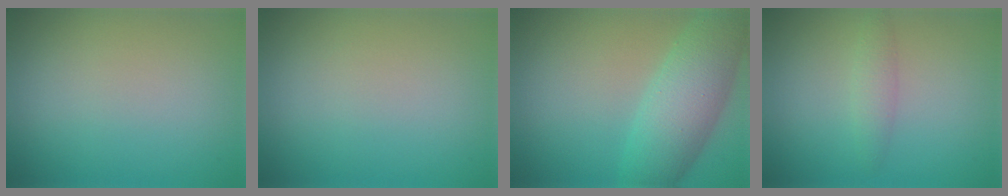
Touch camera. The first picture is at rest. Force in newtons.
{"total": 0.0}
{"total": 7.1, "press": 7.0, "slide": 0.3}
{"total": 1.5, "press": 1.5, "slide": 0.0}